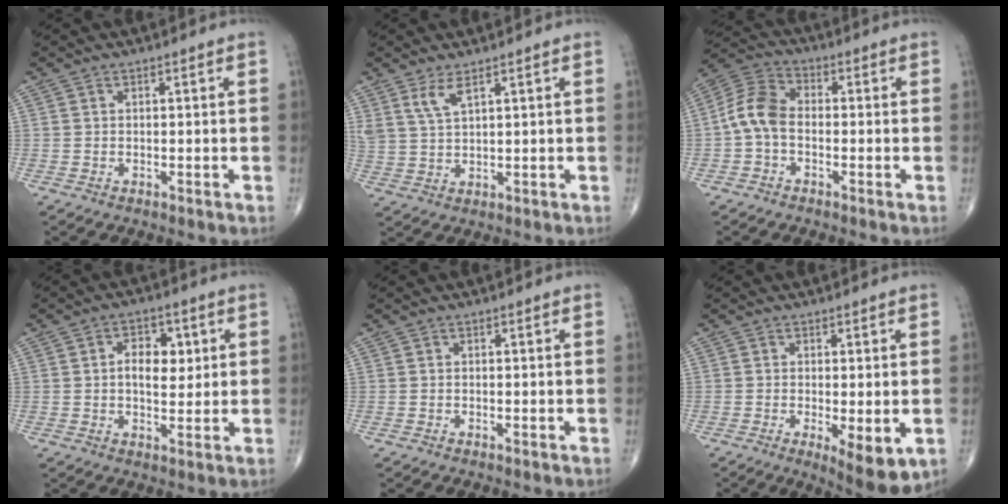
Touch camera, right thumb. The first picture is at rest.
{"total": 4.1, "force": [2.6, 1.1, 2.9], "torque": [-0.066, -0.016, 0.061]}
{"total": 7.6, "force": [-1.3, 5.0, 5.7], "torque": [-0.111, 0.025, -0.041]}
{"total": 6.8, "force": [1.3, 4.3, 5.2], "torque": [-0.051, -0.002, 0.017]}
{"total": 0.0}
{"total": 7.8, "force": [-2.1, 2.5, 7.0], "torque": [-0.101, -0.021, -0.027]}